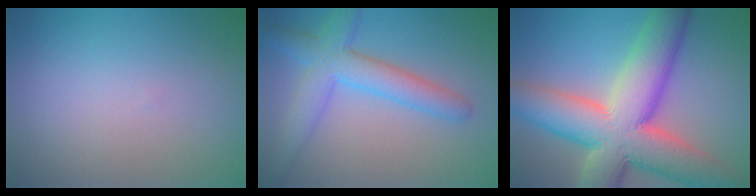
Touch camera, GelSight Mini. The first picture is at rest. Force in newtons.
{"total": 5.2, "press": 5.2, "slide": 0.1}
{"total": 13.9, "press": 13.9, "slide": 1.0}